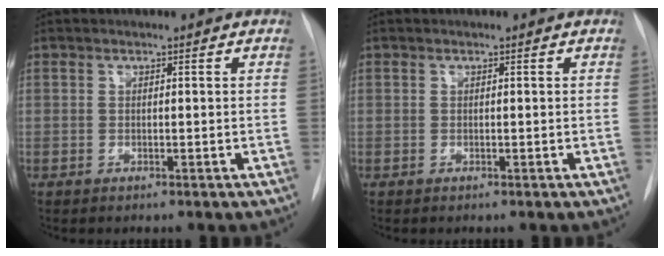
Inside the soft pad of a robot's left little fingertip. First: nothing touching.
{"total": 0.0}